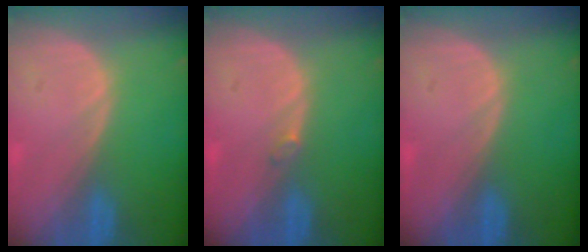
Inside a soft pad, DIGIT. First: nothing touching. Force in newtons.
{"total": 0.6, "press": 0.6, "slide": 0.1}
{"total": 0.0}